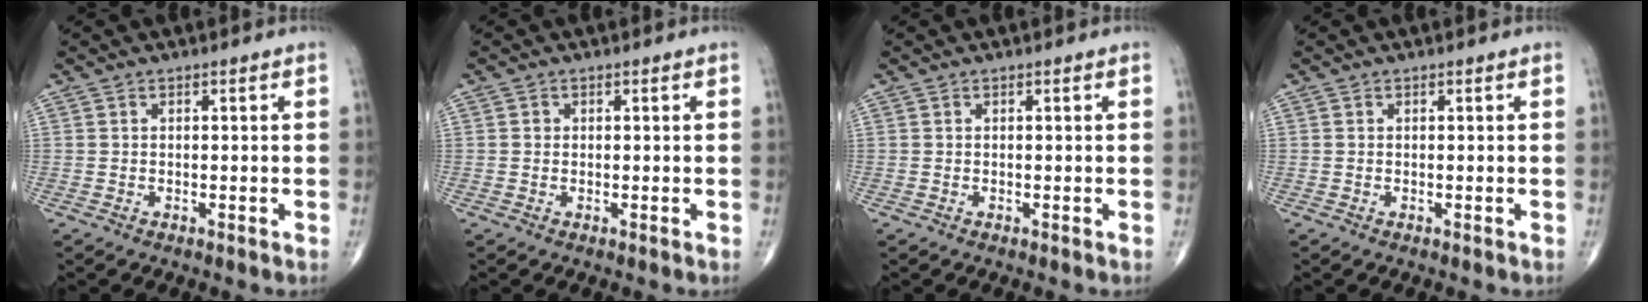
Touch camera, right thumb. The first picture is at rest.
{"total": 0.6, "force": [0.0, 0.6, 0.2], "torque": [0.002, 0.001, 0.001]}
{"total": 0.0}
{"total": 0.0}